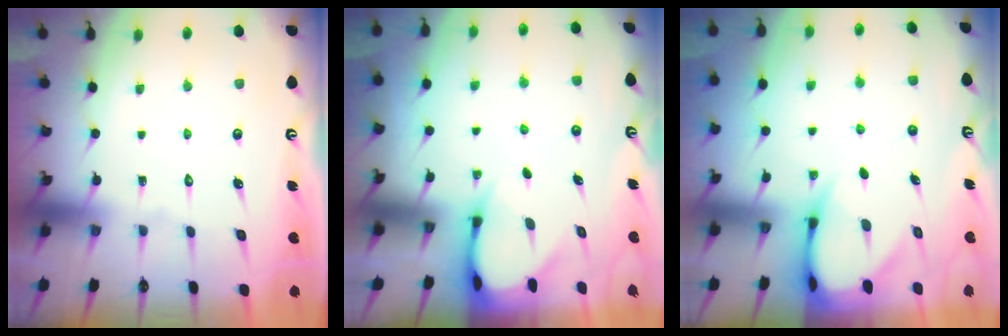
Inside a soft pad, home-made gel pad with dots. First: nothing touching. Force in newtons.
{"total": 3.6, "press": 3.5, "slide": 0.3}
{"total": 5.4, "press": 5.4, "slide": 0.7}